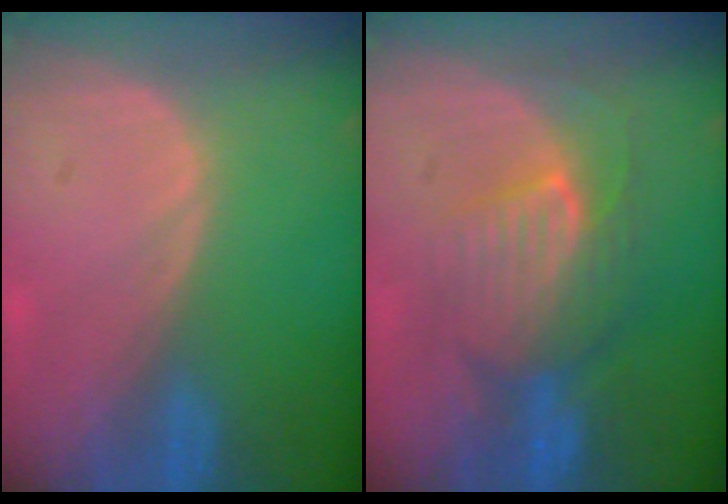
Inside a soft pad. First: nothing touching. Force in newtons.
{"total": 8.0, "press": 8.0, "slide": 0.7}